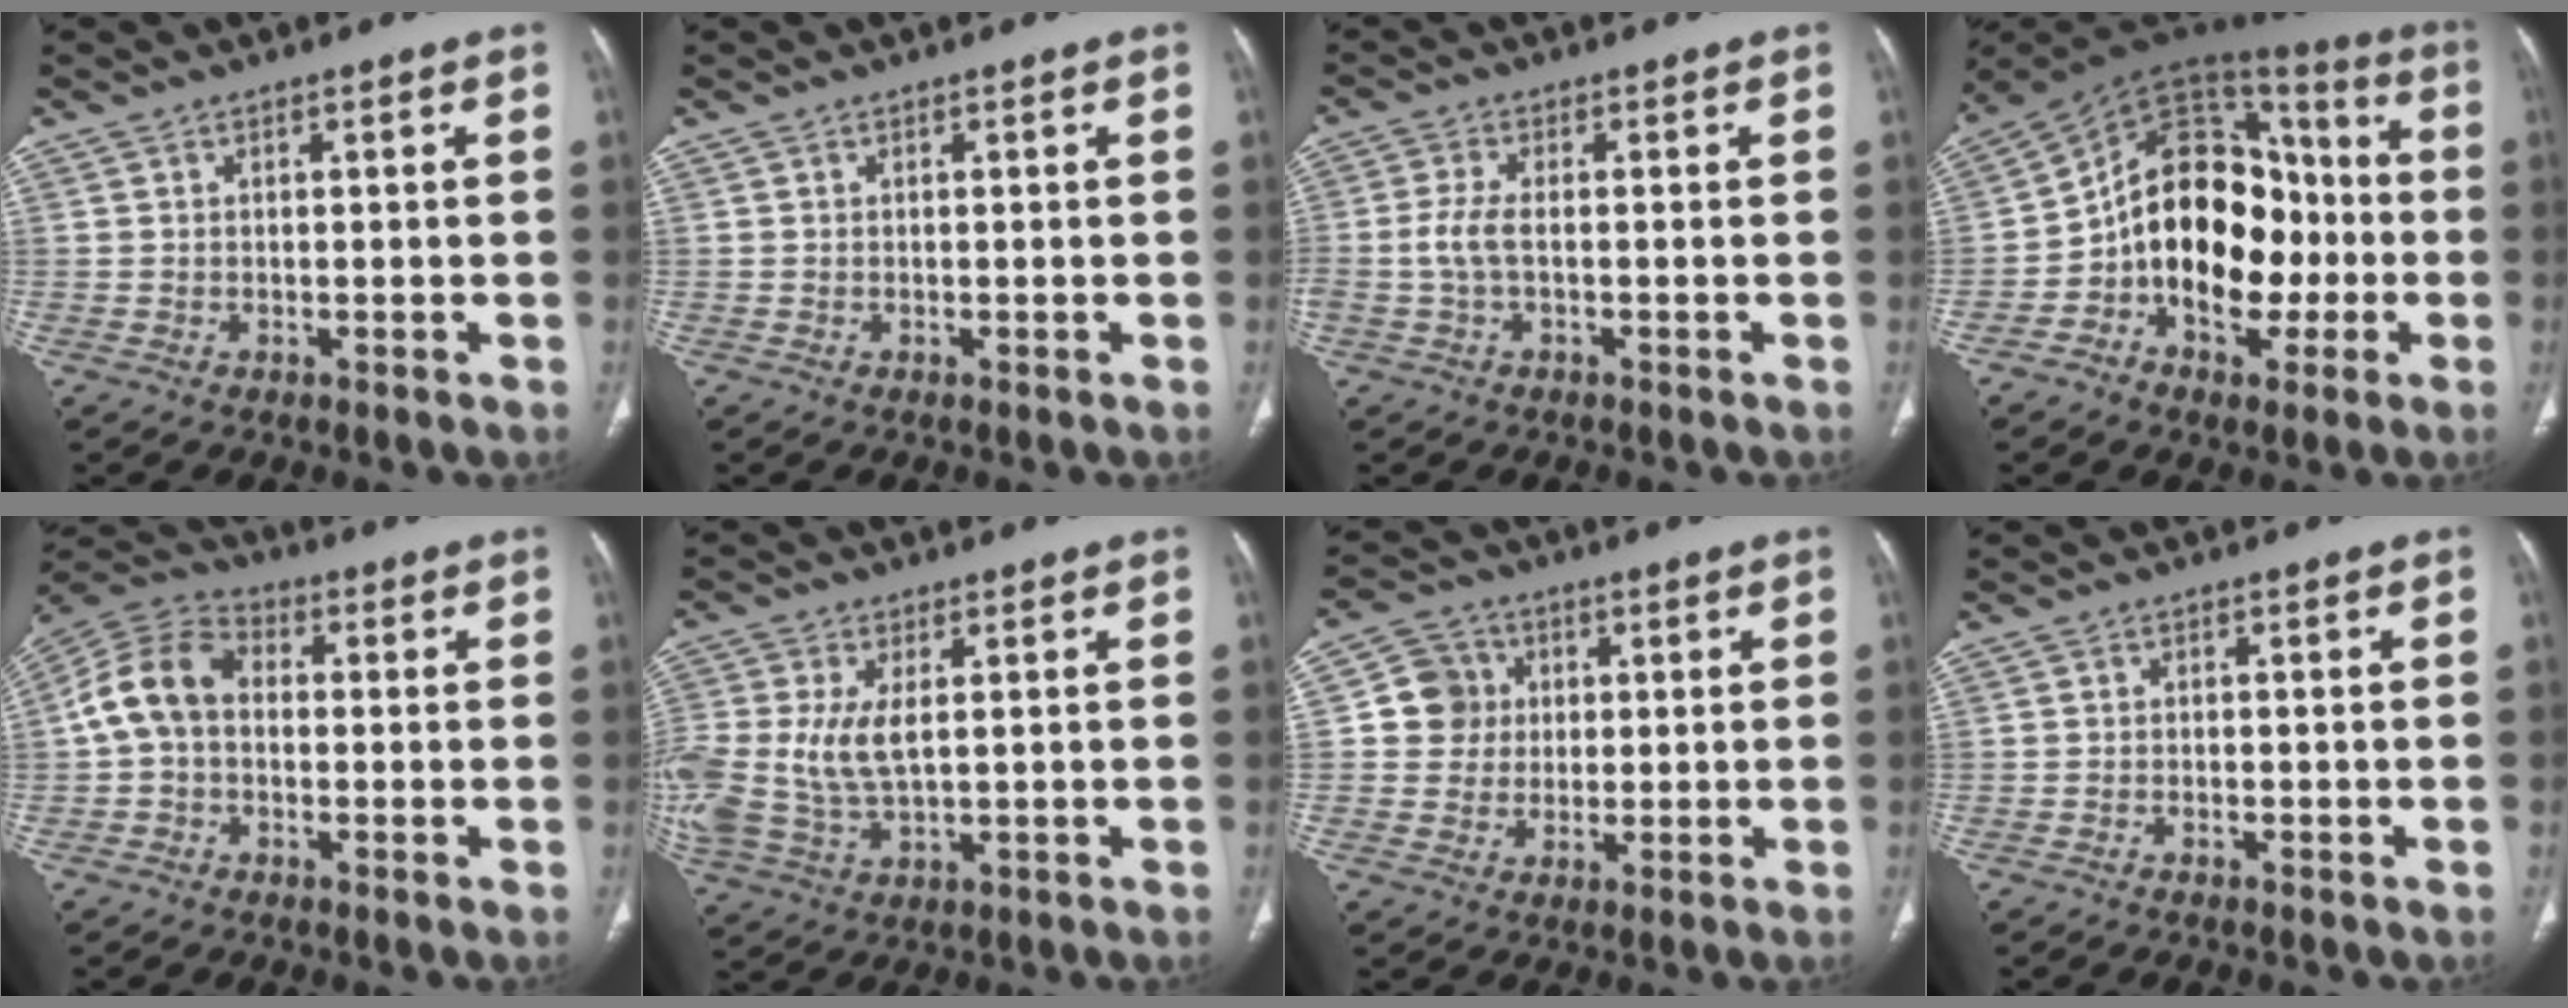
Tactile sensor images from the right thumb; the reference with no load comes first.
{"total": 0.0}
{"total": 3.9, "force": [-0.5, 1.6, 3.5], "torque": [-0.096, 0.002, -0.016]}
{"total": 21.2, "force": [-3.9, 14.1, 15.3], "torque": [-0.202, 0.057, -0.060]}
{"total": 10.3, "force": [-0.2, 7.5, 7.1], "torque": [-0.131, 0.030, -0.017]}
{"total": 12.2, "force": [1.0, 6.8, 10.1], "torque": [-0.245, -0.008, 0.028]}
{"total": 7.1, "force": [0.9, 6.8, 1.7], "torque": [0.004, 0.006, 0.008]}
{"total": 0.7, "force": [-0.6, 0.3, 0.3], "torque": [-0.010, 0.007, -0.011]}